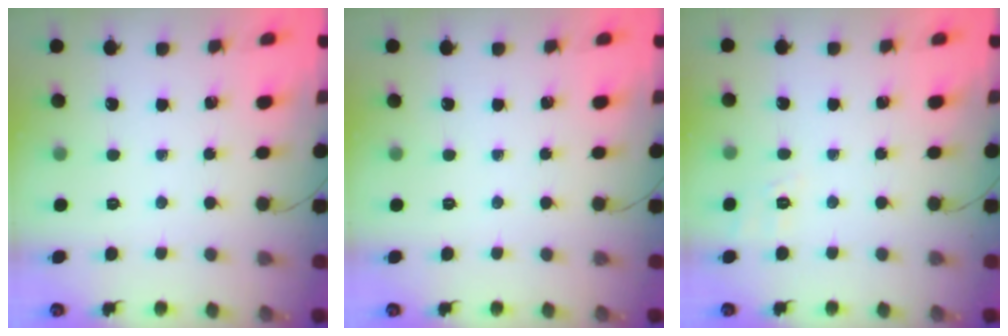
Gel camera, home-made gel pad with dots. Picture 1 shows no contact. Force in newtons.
{"total": 0.0}
{"total": 2.3, "press": 1.3, "slide": 1.9}